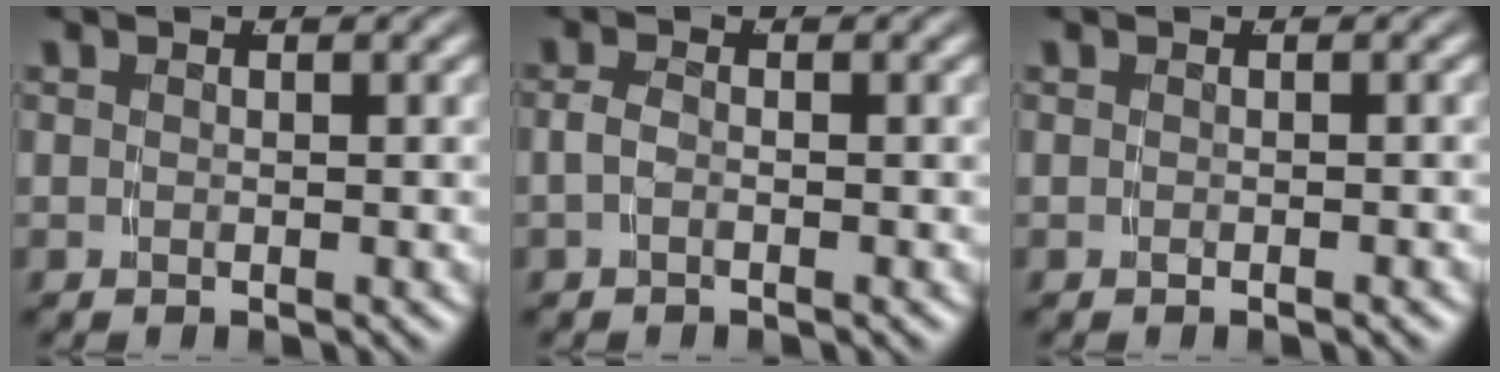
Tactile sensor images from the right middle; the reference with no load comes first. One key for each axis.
{"total": 1.2, "fx": -0.4, "fy": 0.3, "fz": 1.0, "tx": -0.027, "ty": -0.003, "tz": -0.005}
{"total": 0.6, "fx": -0.5, "fy": -0.4, "fz": 0.0, "tx": -0.003, "ty": 0.002, "tz": -0.005}